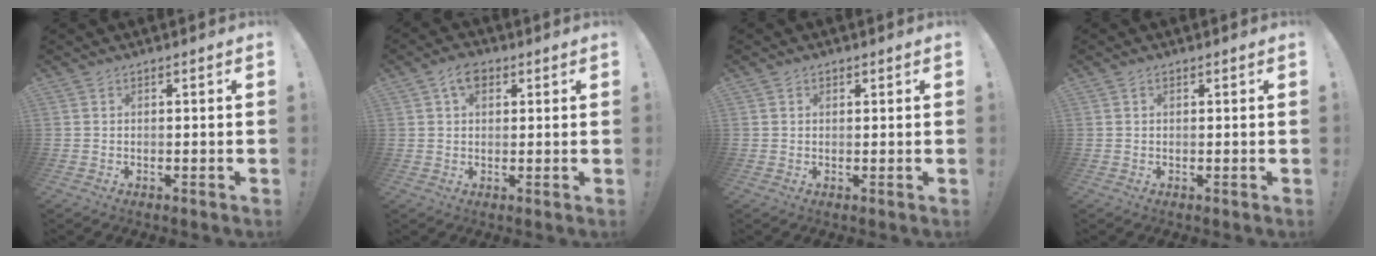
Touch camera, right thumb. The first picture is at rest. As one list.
[{"total": 6.0, "force": [2.7, 3.8, 3.7], "torque": [-0.055, -0.002, 0.050]}, {"total": 1.0, "force": [0.6, 0.8, 0.2], "torque": [0.001, -0.001, 0.010]}, {"total": 0.6, "force": [0.3, 0.5, 0.2], "torque": [-0.005, 0.001, 0.007]}]